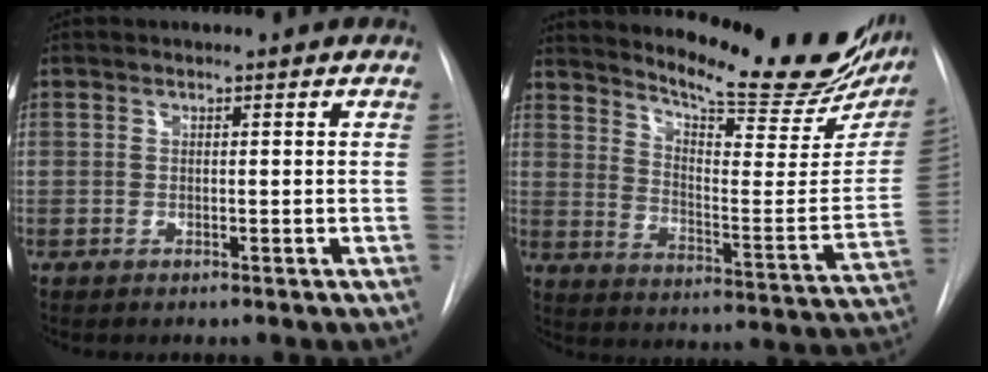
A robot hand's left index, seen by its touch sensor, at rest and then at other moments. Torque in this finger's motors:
{"motor_torque": [0.99, -1.14, 0.19, 0.08]}